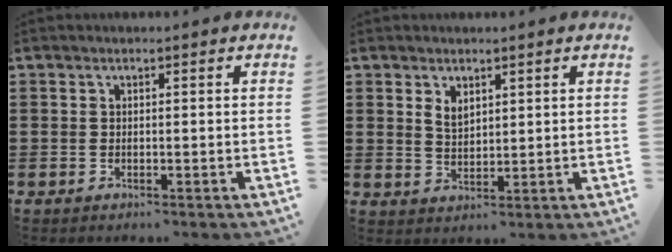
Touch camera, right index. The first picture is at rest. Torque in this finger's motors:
{"motor_torque": [0.01, 0.00, 0.07, 0.02]}